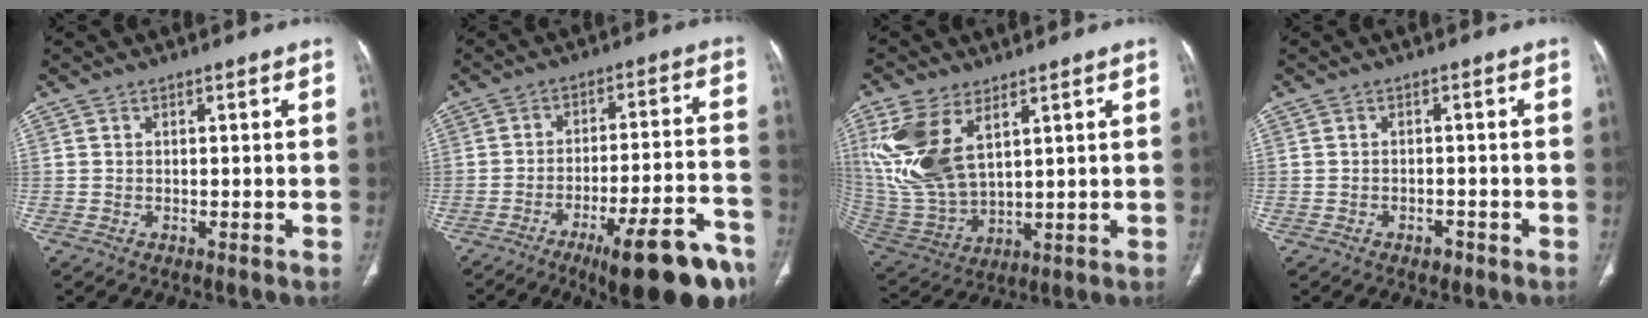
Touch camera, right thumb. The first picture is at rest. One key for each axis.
{"total": 18.6, "fx": -11.9, "fy": 4.0, "fz": 13.6, "tx": -0.146, "ty": 0.072, "tz": -0.172}
{"total": 16.0, "fx": 6.6, "fy": 8.4, "fz": 11.8, "tx": -0.251, "ty": -0.021, "tz": 0.151}
{"total": 1.6, "fx": -1.1, "fy": 1.0, "fz": 0.6, "tx": -0.009, "ty": 0.006, "tz": -0.014}